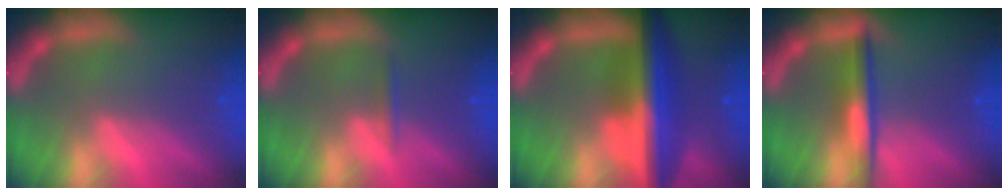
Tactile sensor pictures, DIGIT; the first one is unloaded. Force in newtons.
{"total": 0.9}
{"total": 10.0}
{"total": 4.0}